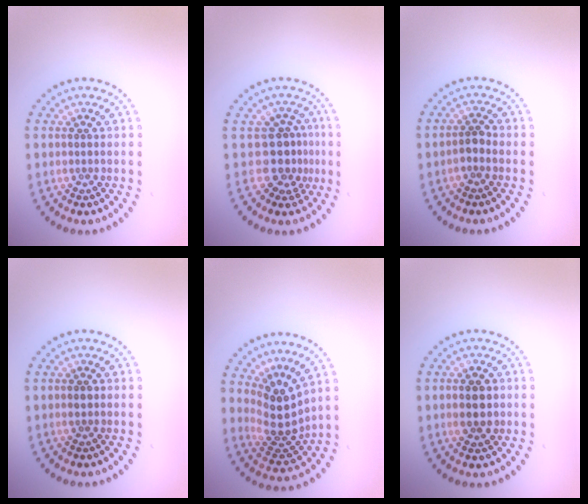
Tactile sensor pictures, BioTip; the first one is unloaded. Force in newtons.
{"total": 3.0, "press": 2.1, "slide": 2.1}
{"total": 1.3, "press": 1.0, "slide": 0.7}
{"total": 0.8, "press": 0.8, "slide": 0.1}
{"total": 3.8, "press": 2.8, "slide": 2.6}
{"total": 2.5, "press": 2.5, "slide": 0.2}